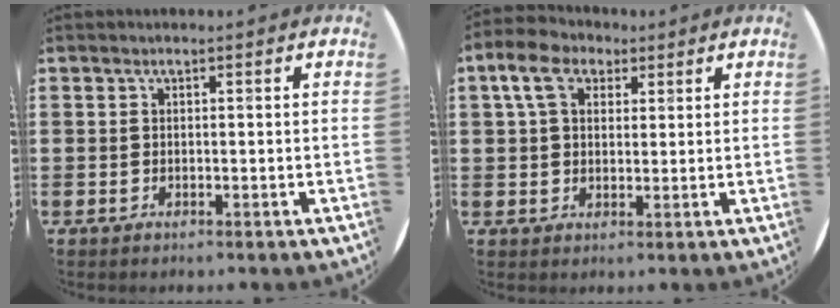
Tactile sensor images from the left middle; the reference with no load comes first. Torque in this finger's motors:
{"motor_torque": [1.26, -0.80, 0.85, 0.21]}